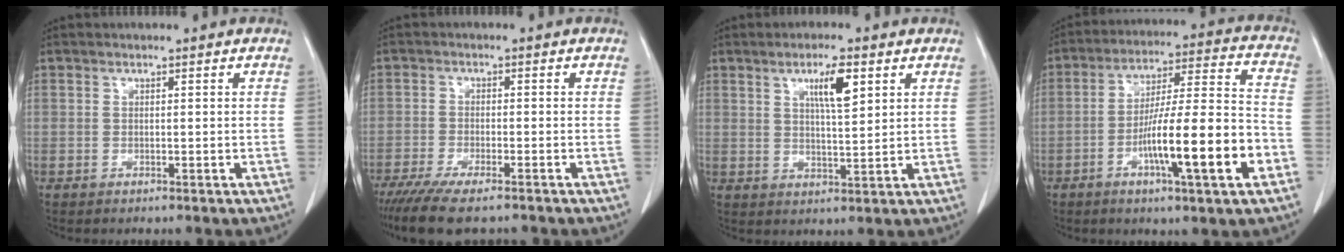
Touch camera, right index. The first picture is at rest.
{"total": 9.2, "force": [-7.4, 1.5, 5.3], "torque": [-0.084, -0.020, -0.118]}
{"total": 5.9, "force": [2.8, 0.9, 5.2], "torque": [-0.090, -0.002, 0.047]}
{"total": 16.4, "force": [-5.9, 0.9, 15.3], "torque": [-0.256, 0.001, -0.094]}